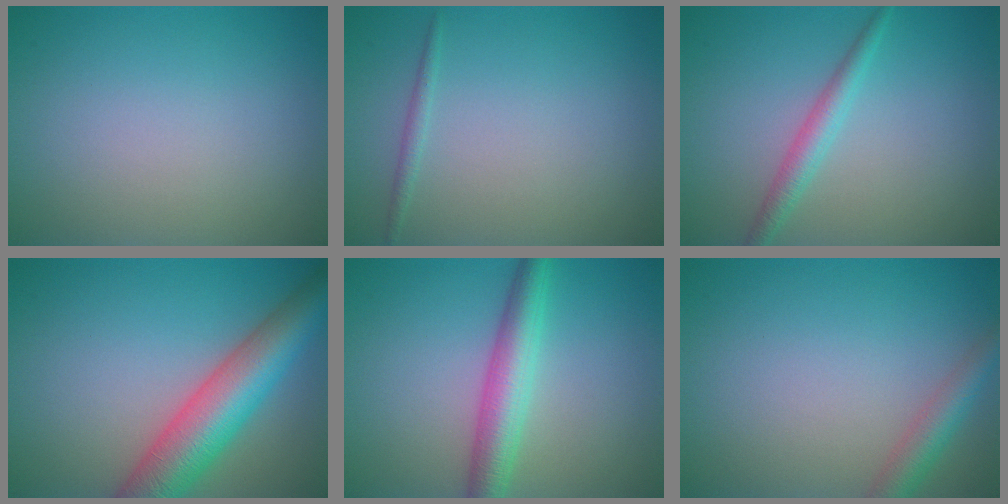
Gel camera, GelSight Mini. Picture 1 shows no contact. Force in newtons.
{"total": 0.8, "press": 0.8, "slide": 0.1}
{"total": 2.2, "press": 2.2, "slide": 0.1}
{"total": 8.3, "press": 8.3, "slide": 0.3}
{"total": 4.5, "press": 4.5, "slide": 0.1}
{"total": 2.8, "press": 2.8, "slide": 0.1}